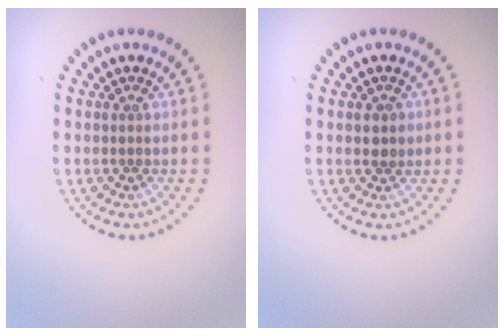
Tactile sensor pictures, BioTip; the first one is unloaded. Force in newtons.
{"total": 1.5, "press": 1.5, "slide": 0.4}